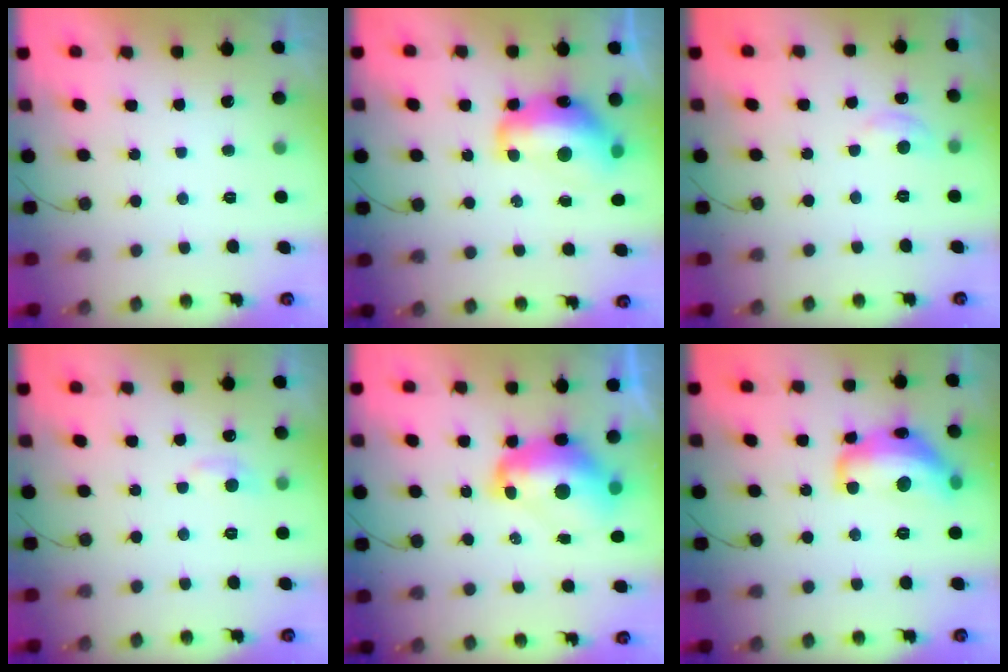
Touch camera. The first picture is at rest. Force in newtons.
{"total": 14.2, "press": 14.1, "slide": 1.4}
{"total": 5.6, "press": 5.6, "slide": 0.7}
{"total": 5.5, "press": 5.5, "slide": 0.7}
{"total": 11.8, "press": 11.7, "slide": 1.1}
{"total": 17.0, "press": 16.9, "slide": 1.0}